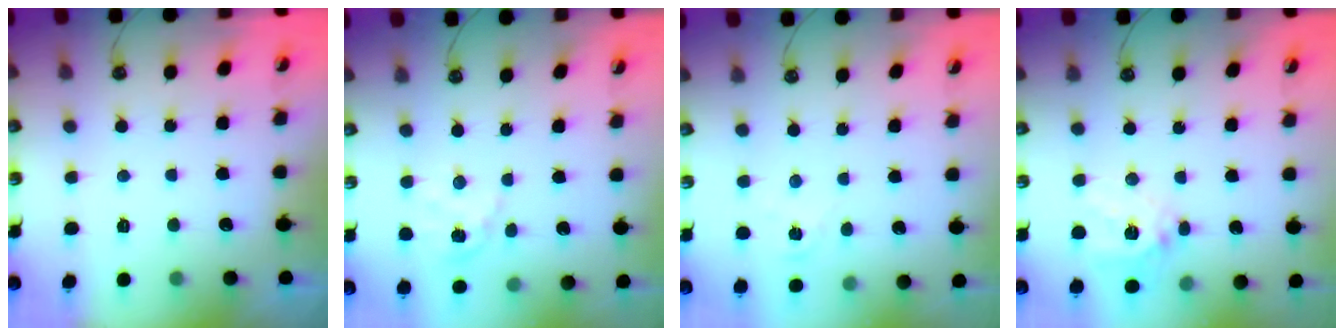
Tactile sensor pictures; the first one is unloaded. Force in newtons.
{"total": 3.5, "press": 3.5, "slide": 0.2}
{"total": 1.3, "press": 1.3, "slide": 0.2}
{"total": 14.5, "press": 14.3, "slide": 2.3}